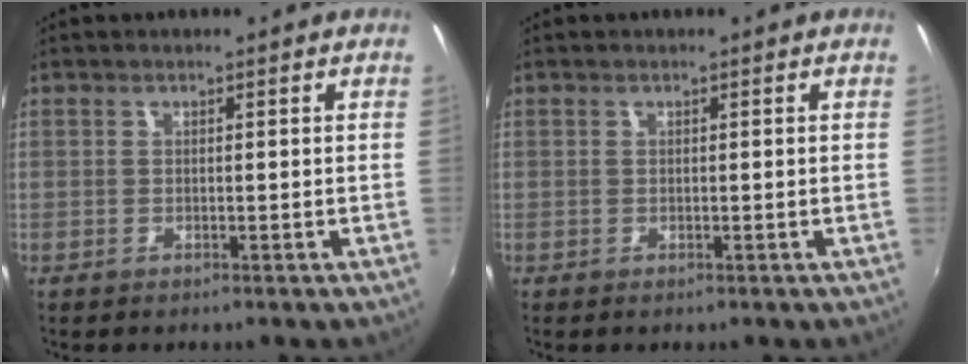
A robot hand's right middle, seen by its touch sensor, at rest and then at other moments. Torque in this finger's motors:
{"motor_torque": [0.34, -0.34, 0.00, 0.00]}